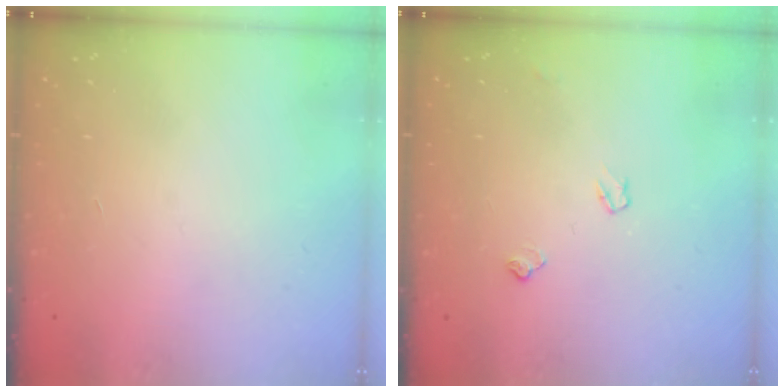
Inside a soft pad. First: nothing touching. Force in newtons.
{"total": 5.3, "press": 5.2, "slide": 0.8}